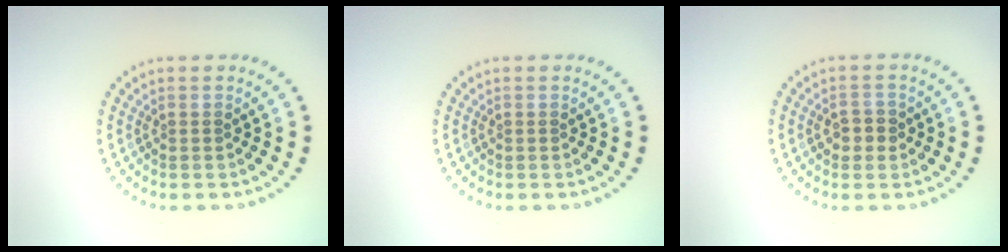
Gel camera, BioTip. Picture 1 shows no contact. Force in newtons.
{"total": 0.0}
{"total": 1.7, "press": 1.7, "slide": 0.1}